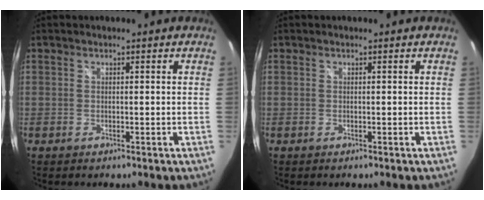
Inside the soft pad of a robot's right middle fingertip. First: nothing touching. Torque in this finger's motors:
{"motor_torque": [0.00, 0.00, 0.00, 0.00]}